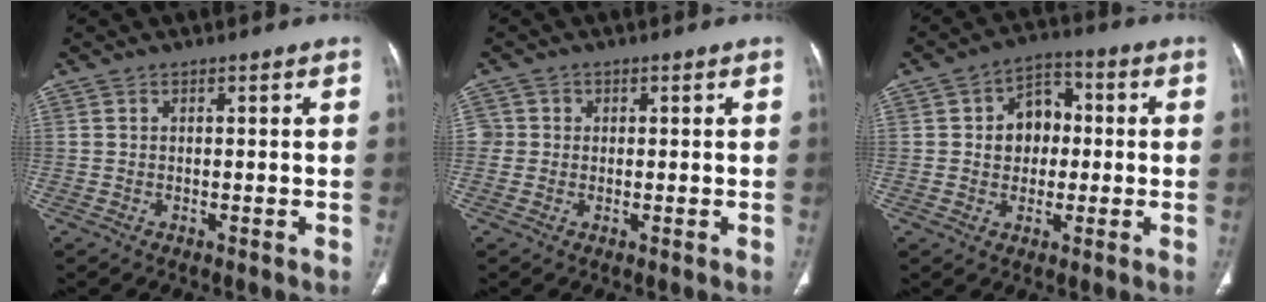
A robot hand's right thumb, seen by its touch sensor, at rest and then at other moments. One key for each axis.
{"total": 2.4, "fx": 0.2, "fy": 2.3, "fz": 0.1, "tx": 0.015, "ty": 0.006, "tz": 0.002}
{"total": 8.6, "fx": 0.5, "fy": 6.8, "fz": 5.2, "tx": -0.041, "ty": 0.021, "tz": 0.002}